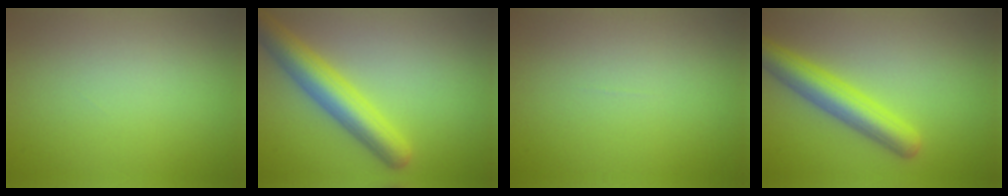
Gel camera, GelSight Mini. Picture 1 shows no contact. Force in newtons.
{"total": 5.8, "press": 5.8, "slide": 0.3}
{"total": 0.0}
{"total": 5.1, "press": 5.1, "slide": 0.2}